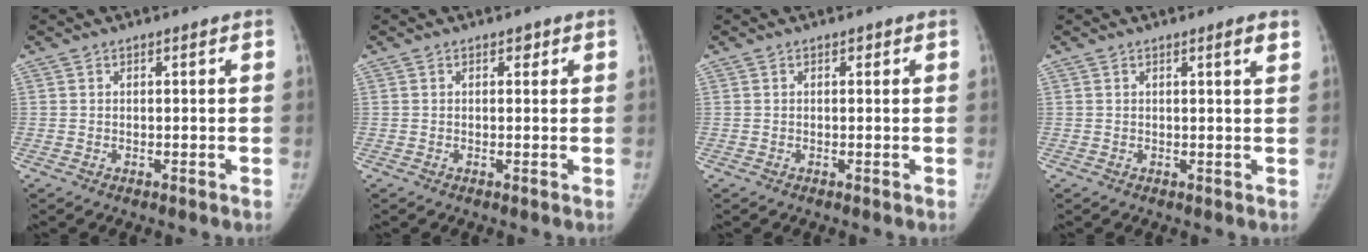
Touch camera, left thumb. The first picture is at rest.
{"total": 1.0, "force": [0.5, 0.7, 0.4], "torque": [0.005, -0.002, 0.005]}
{"total": 0.6, "force": [0.3, 0.4, 0.3], "torque": [0.001, 0.000, 0.002]}
{"total": 1.9, "force": [1.2, 0.0, 1.5], "torque": [-0.021, -0.007, 0.015]}